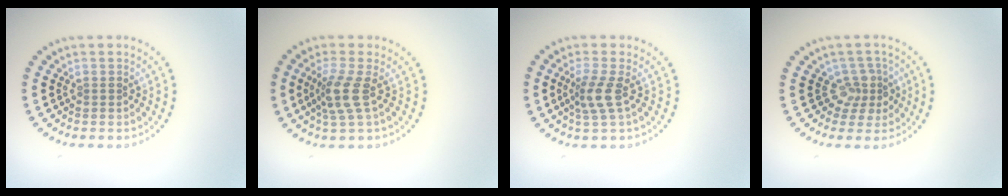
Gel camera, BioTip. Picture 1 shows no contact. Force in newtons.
{"total": 2.9, "press": 2.2, "slide": 1.8}
{"total": 2.4, "press": 1.8, "slide": 1.6}
{"total": 2.4, "press": 1.7, "slide": 1.6}